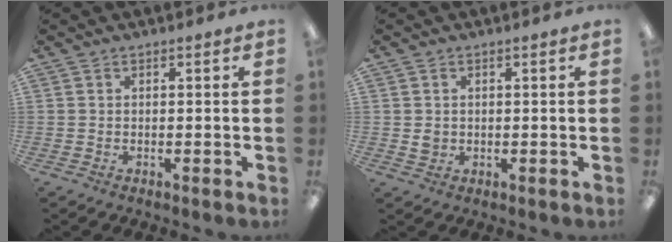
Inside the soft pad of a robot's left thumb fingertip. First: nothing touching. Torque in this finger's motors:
{"motor_torque": [-0.12, 0.12, 0.00, -0.03, 0.00]}